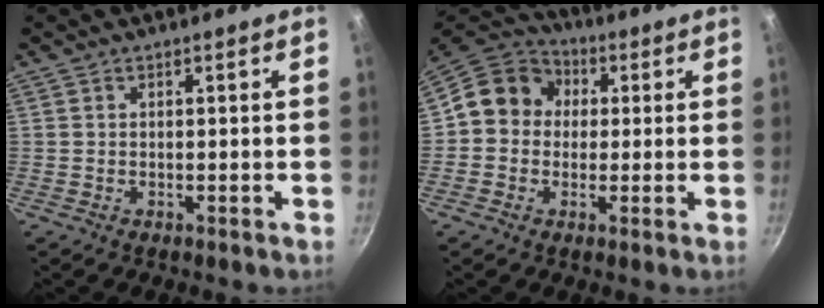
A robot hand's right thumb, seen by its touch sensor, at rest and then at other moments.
{"total": 10.7, "force": [1.2, 9.6, 4.6], "torque": [-0.044, 0.025, -0.005]}